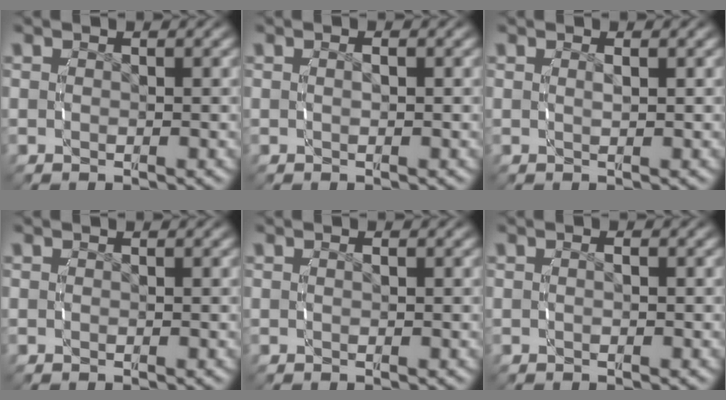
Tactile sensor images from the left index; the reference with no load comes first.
{"total": 0.5, "force": [-0.1, 0.0, 0.5], "torque": [-0.011, -0.004, 0.003]}
{"total": 0.8, "force": [0.3, -0.4, 0.6], "torque": [-0.010, -0.005, 0.009]}
{"total": 0.0}
{"total": 0.0}
{"total": 0.7, "force": [-0.3, 0.3, 0.6], "torque": [-0.013, -0.002, -0.004]}